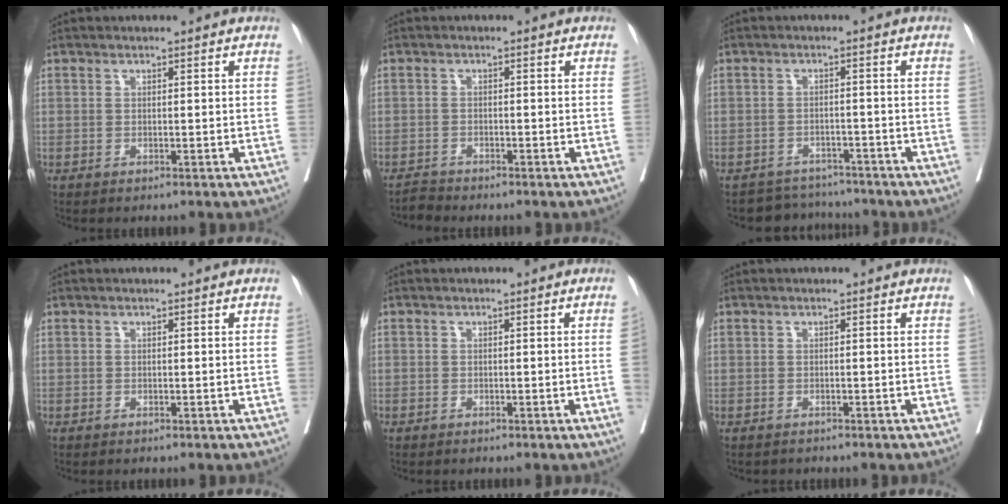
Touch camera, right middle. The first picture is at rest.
{"total": 1.5, "force": [-1.4, 0.0, -0.4], "torque": [0.009, -0.008, -0.028]}
{"total": 4.7, "force": [-4.2, 1.5, -1.1], "torque": [0.023, 0.016, -0.063]}
{"total": 0.0}
{"total": 0.7, "force": [-0.2, 0.0, 0.6], "torque": [-0.007, 0.001, -0.005]}
{"total": 1.2, "force": [-1.0, 0.7, -0.2], "torque": [-0.009, 0.000, -0.018]}